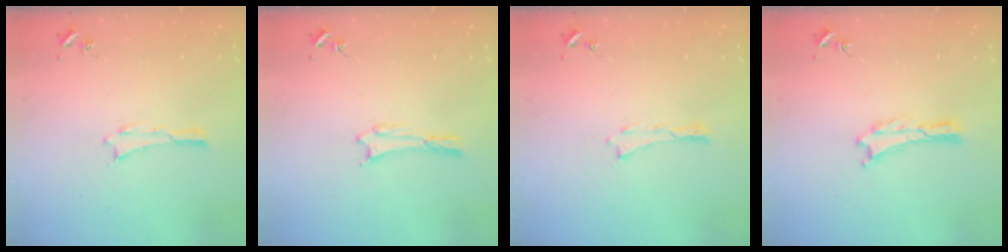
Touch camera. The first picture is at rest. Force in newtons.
{"total": 0.7, "press": 0.7, "slide": 0.1}
{"total": 0.0}
{"total": 0.0}